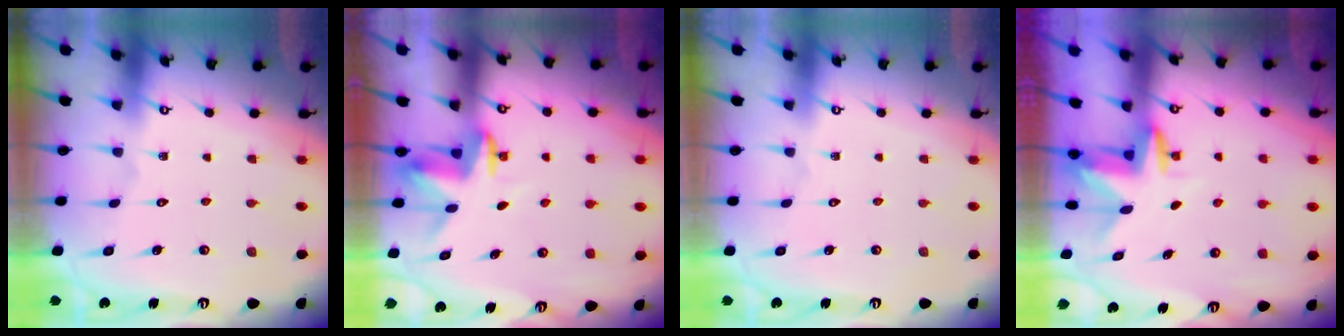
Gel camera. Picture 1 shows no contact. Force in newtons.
{"total": 3.4, "press": 3.4, "slide": 0.3}
{"total": 0.0}
{"total": 3.2, "press": 3.2, "slide": 0.3}